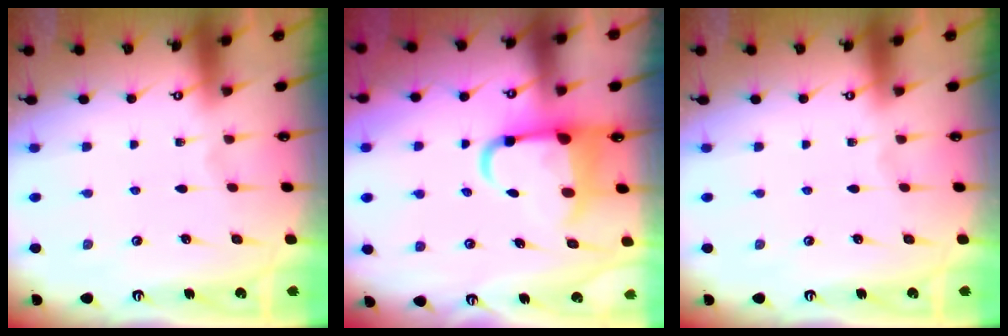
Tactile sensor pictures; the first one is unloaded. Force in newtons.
{"total": 7.4, "press": 7.2, "slide": 1.9}
{"total": 0.0}